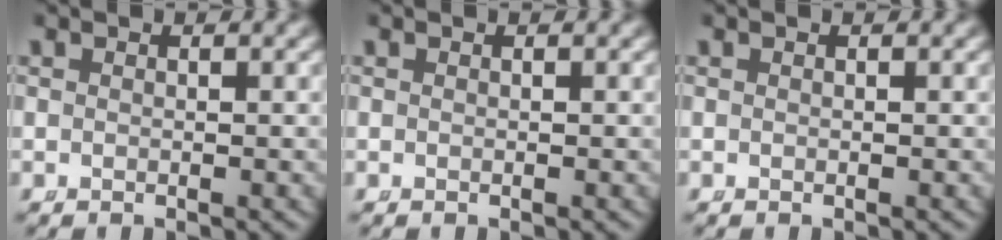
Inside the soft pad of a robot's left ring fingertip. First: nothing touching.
{"total": 0.0}
{"total": 0.0}